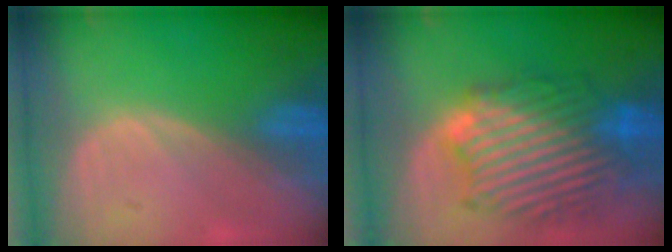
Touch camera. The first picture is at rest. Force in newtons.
{"total": 12.7, "press": 12.6, "slide": 1.1}